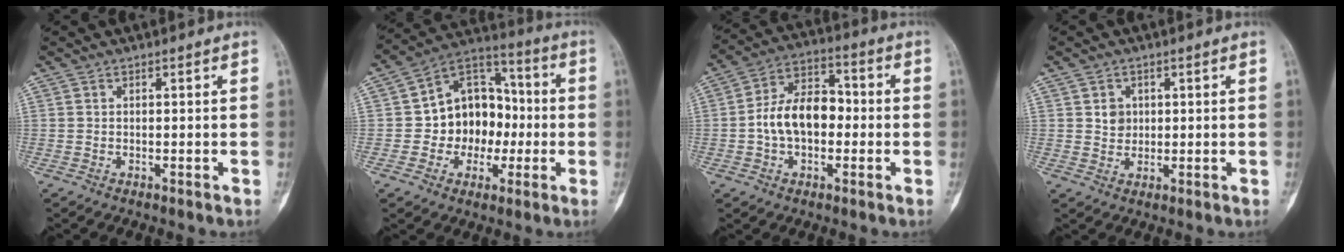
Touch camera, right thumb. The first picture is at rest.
{"total": 14.7, "force": [-1.5, 11.9, 8.6], "torque": [-0.066, 0.039, -0.029]}
{"total": 12.2, "force": [-1.1, 8.0, 9.1], "torque": [-0.141, 0.039, -0.029]}
{"total": 3.2, "force": [0.7, 2.8, 1.3], "torque": [-0.005, -0.002, 0.013]}